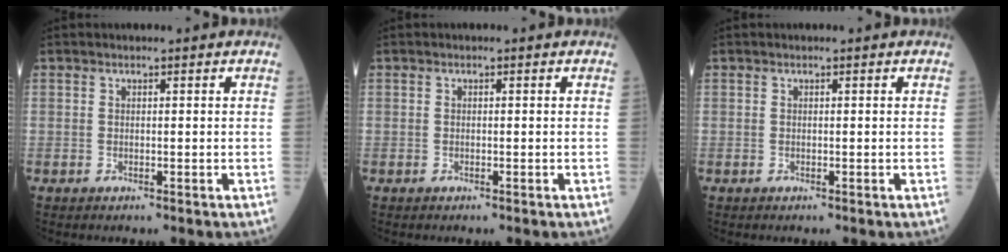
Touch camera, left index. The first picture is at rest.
{"total": 0.0}
{"total": 0.0}